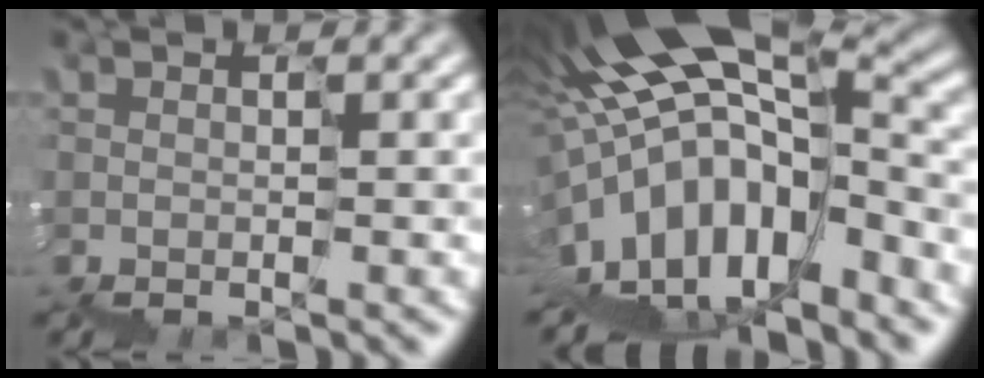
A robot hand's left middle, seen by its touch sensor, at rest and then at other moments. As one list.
[{"total": 12.8, "force": [-3.4, 6.1, 10.7], "torque": [-0.189, 0.028, -0.050]}]